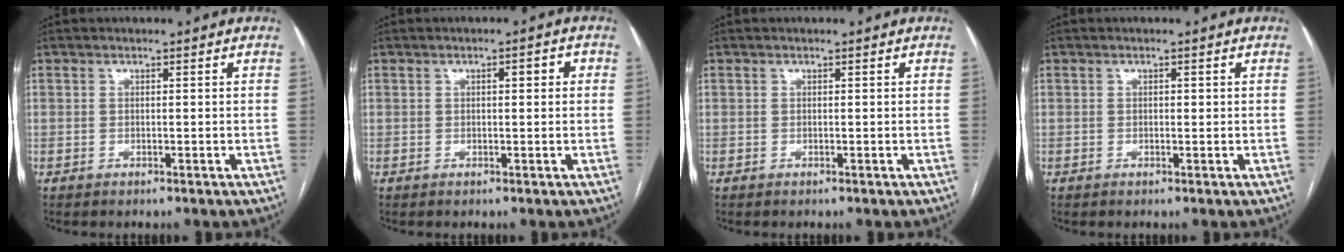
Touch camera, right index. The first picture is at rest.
{"total": 2.0, "force": [0.4, 0.7, 1.9], "torque": [-0.027, 0.009, 0.005]}
{"total": 0.0}
{"total": 0.7, "force": [0.1, 0.4, 0.6], "torque": [-0.008, 0.001, 0.001]}